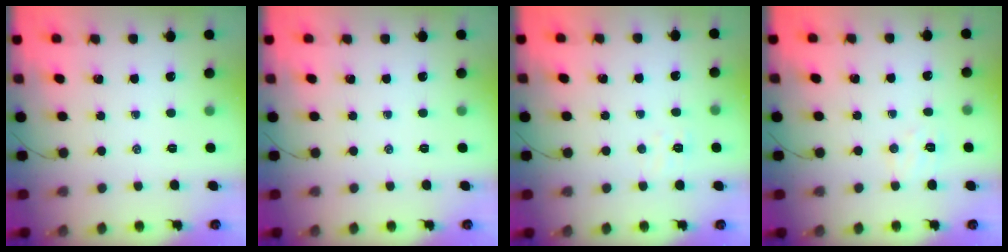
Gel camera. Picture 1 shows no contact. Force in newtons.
{"total": 0.0}
{"total": 3.8, "press": 3.6, "slide": 1.0}
{"total": 5.5, "press": 5.4, "slide": 1.2}